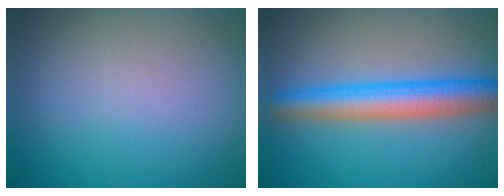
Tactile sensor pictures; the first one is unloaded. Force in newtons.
{"total": 5.9, "press": 5.9, "slide": 0.3}